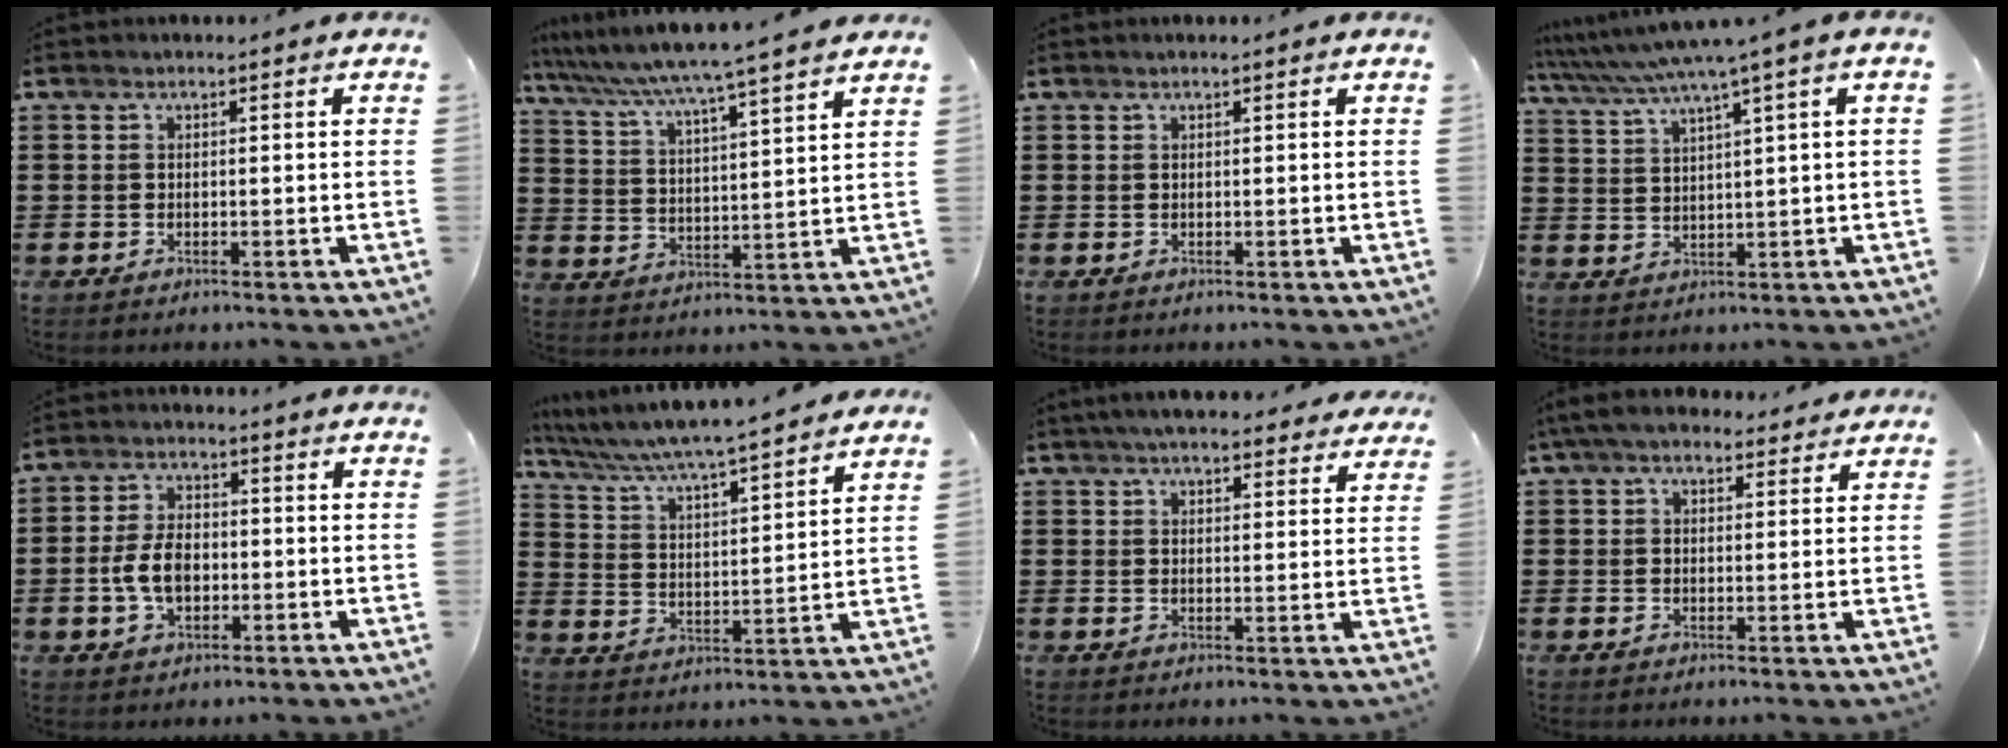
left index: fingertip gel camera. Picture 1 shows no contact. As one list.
[{"total": 5.7, "force": [5.0, -1.4, 2.3], "torque": [-0.067, -0.044, 0.077]}, {"total": 0.0}, {"total": 4.7, "force": [3.1, -0.8, 3.4], "torque": [-0.076, -0.021, 0.049]}, {"total": 6.3, "force": [-1.2, 3.7, 4.9], "torque": [-0.117, 0.002, -0.029]}, {"total": 4.9, "force": [4.5, -0.5, 1.7], "torque": [-0.057, -0.037, 0.068]}, {"total": 5.4, "force": [5.2, 0.4, 1.5], "torque": [-0.047, -0.015, 0.095]}, {"total": 5.2, "force": [4.3, 1.7, 2.4], "torque": [-0.060, -0.003, 0.081]}]